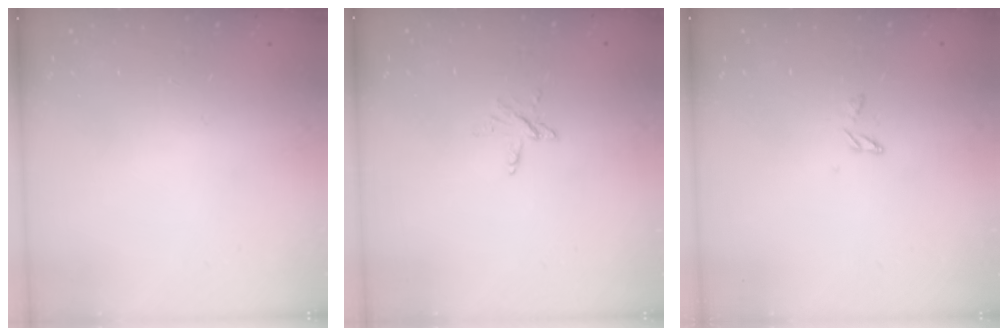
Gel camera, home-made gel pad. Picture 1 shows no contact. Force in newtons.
{"total": 4.0, "press": 4.0, "slide": 0.4}
{"total": 4.2, "press": 4.2, "slide": 0.4}